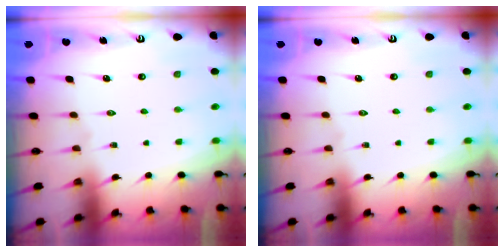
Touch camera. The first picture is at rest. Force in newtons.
{"total": 0.0}